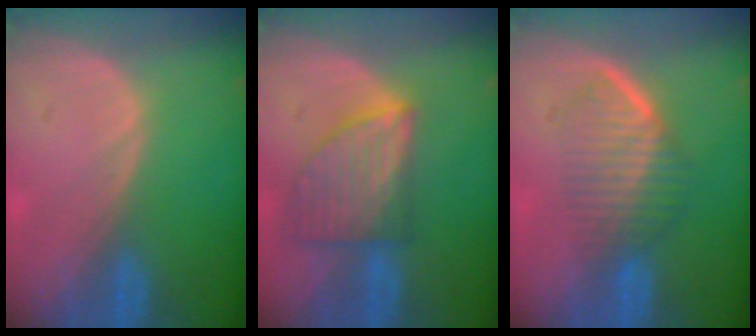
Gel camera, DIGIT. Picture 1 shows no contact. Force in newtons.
{"total": 7.7, "press": 7.0, "slide": 3.1}
{"total": 6.9, "press": 6.0, "slide": 3.4}